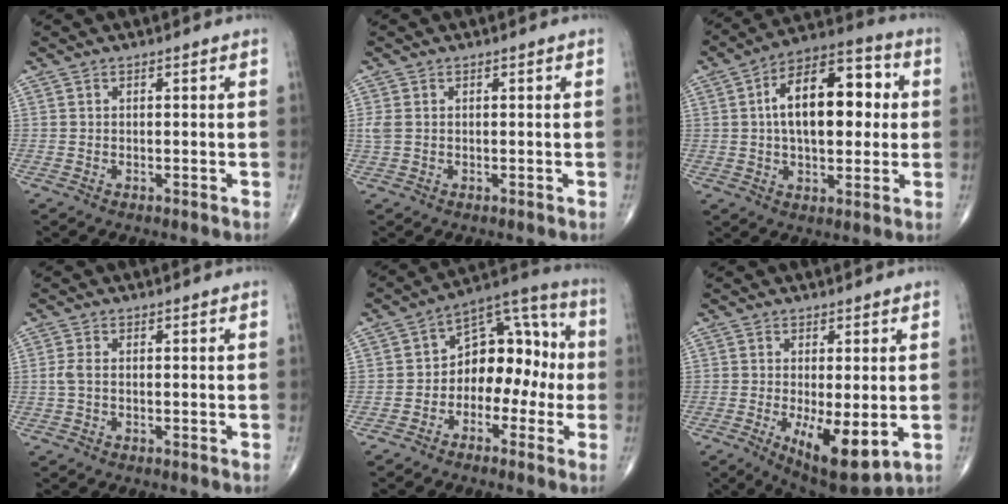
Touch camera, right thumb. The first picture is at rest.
{"total": 1.8, "force": [0.2, 1.2, 1.3], "torque": [-0.046, 0.005, 0.007]}
{"total": 17.7, "force": [2.4, 9.2, 15.0], "torque": [-0.214, 0.025, 0.031]}
{"total": 1.8, "force": [-0.1, 0.8, 1.6], "torque": [-0.042, -0.003, -0.003]}
{"total": 12.8, "force": [-1.8, 8.6, 9.3], "torque": [-0.090, 0.054, -0.044]}
{"total": 10.4, "force": [-2.4, 3.7, 9.4], "torque": [-0.146, -0.025, -0.026]}